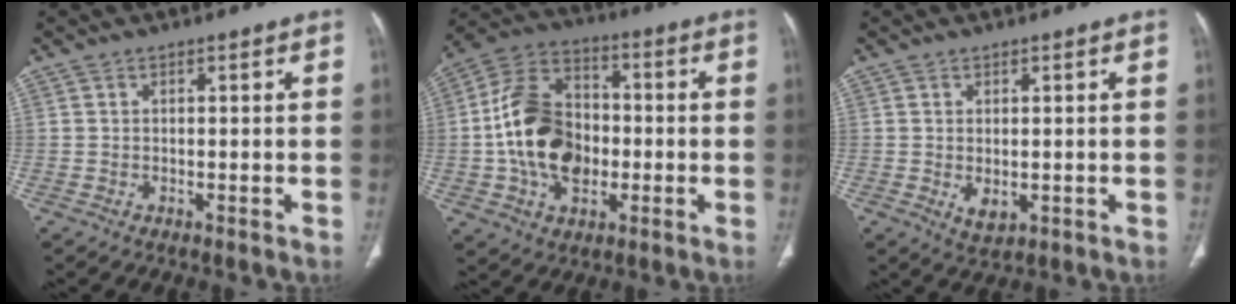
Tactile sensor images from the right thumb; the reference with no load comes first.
{"total": 17.6, "force": [-1.9, 12.2, 12.5], "torque": [-0.207, 0.028, -0.033]}
{"total": 3.3, "force": [-0.5, 1.9, 2.6], "torque": [-0.040, -0.007, 0.003]}